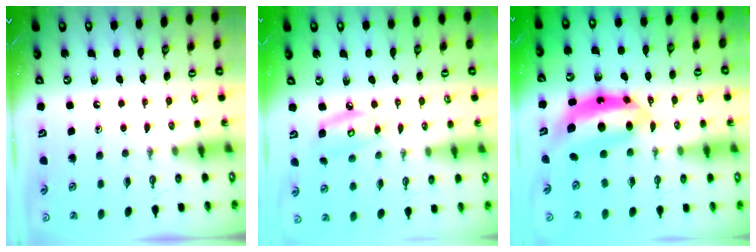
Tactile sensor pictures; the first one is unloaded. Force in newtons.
{"total": 7.9, "press": 7.9, "slide": 0.6}
{"total": 9.1, "press": 9.0, "slide": 1.3}